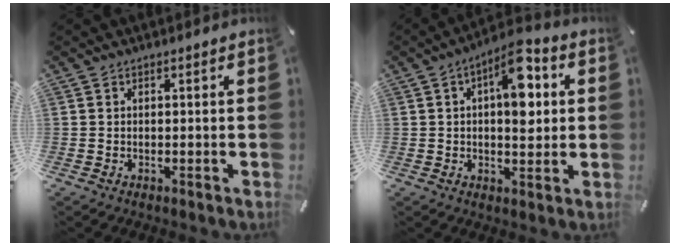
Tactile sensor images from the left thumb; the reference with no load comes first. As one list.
[{"total": 11.3, "force": [3.3, 5.4, 9.4], "torque": [-0.128, -0.014, 0.052]}]